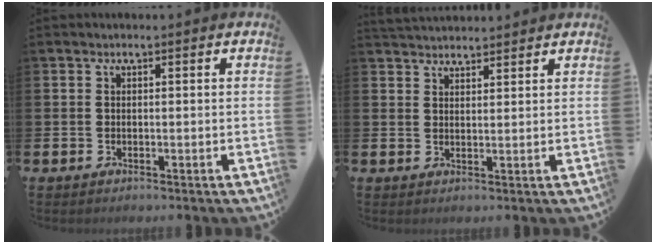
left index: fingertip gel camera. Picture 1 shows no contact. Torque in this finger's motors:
{"motor_torque": [0.22, -1.37, 0.36, 0.09]}